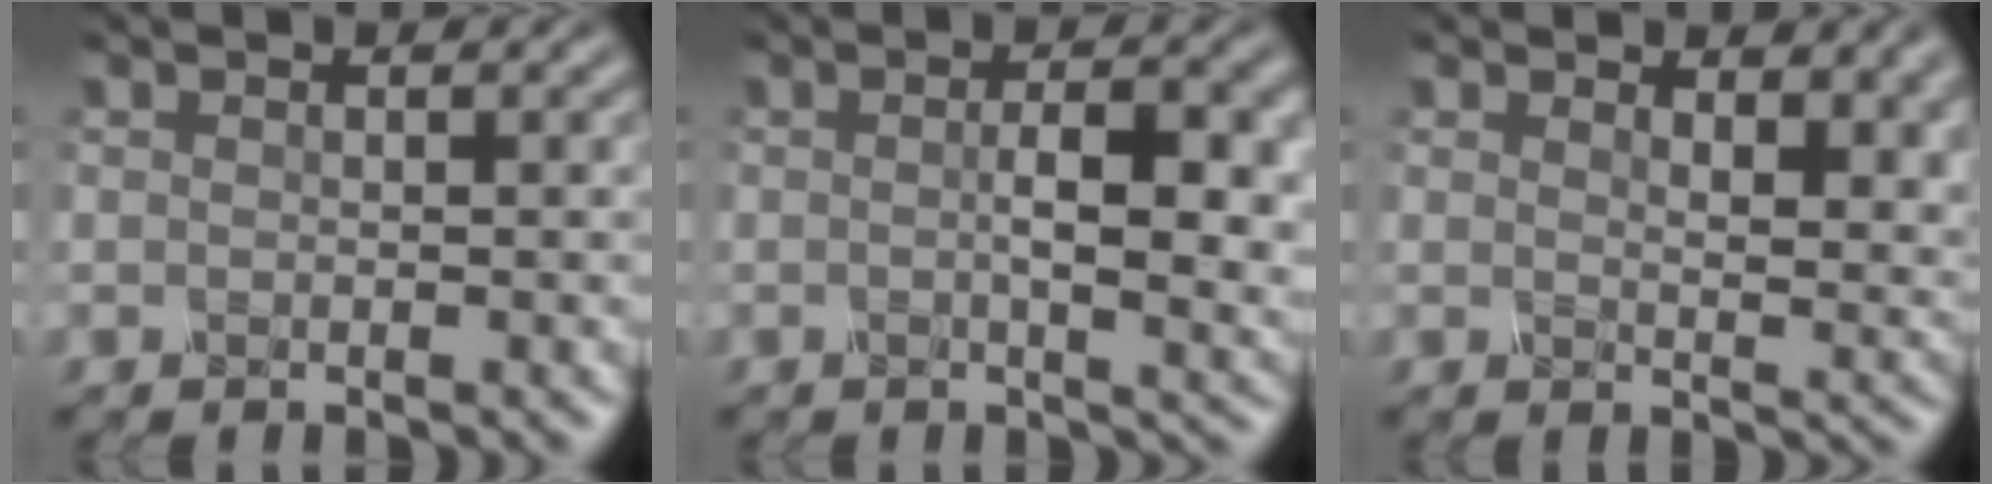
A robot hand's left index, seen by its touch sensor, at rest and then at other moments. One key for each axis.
{"total": 5.6, "fx": -0.2, "fy": 1.9, "fz": 5.3, "tx": -0.082, "ty": -0.005, "tz": 0.001}
{"total": 5.6, "fx": 3.4, "fy": 2.7, "fz": 3.5, "tx": -0.047, "ty": -0.002, "tz": 0.049}